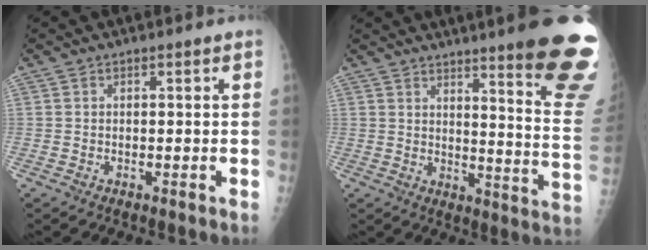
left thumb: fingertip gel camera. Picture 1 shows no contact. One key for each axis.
{"total": 20.8, "fx": 14.5, "fy": 1.8, "fz": 14.7, "tx": -0.163, "ty": -0.109, "tz": 0.179}